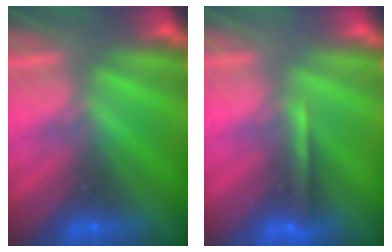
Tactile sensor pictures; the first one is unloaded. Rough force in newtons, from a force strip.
{"total": 1.3}